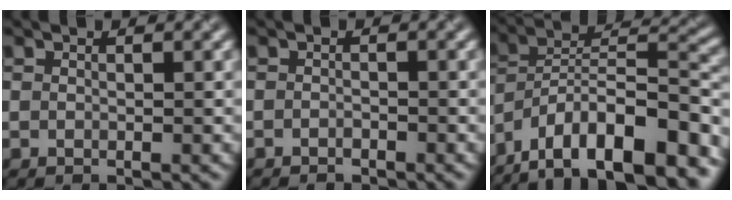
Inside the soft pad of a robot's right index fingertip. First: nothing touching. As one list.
[{"total": 0.8, "force": [-0.8, 0.1, 0.0], "torque": [0.000, 0.000, -0.013]}, {"total": 14.4, "force": [-10.2, 4.7, 9.0], "torque": [-0.155, 0.026, -0.167]}]